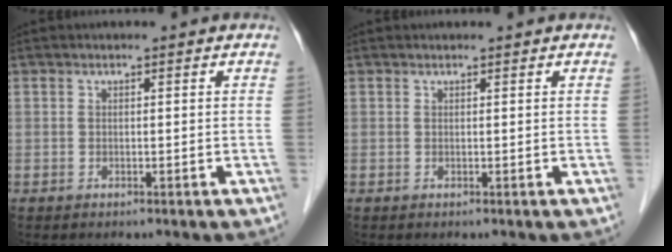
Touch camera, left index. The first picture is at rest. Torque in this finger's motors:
{"motor_torque": [0.28, -0.12, -0.02, -0.01]}